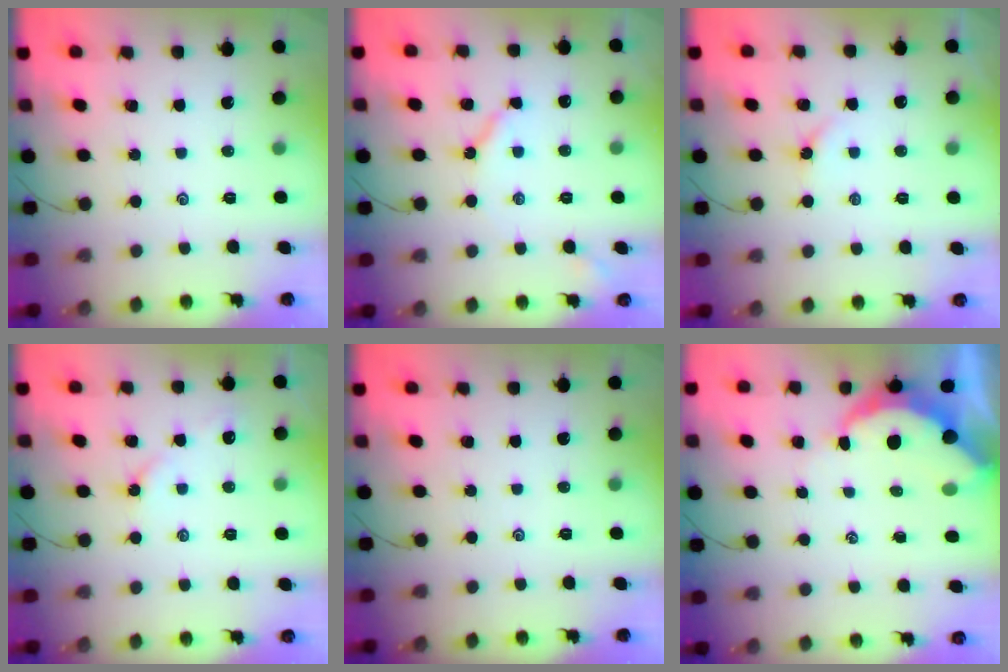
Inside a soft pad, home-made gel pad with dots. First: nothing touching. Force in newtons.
{"total": 5.1, "press": 5.0, "slide": 0.6}
{"total": 2.6, "press": 2.6, "slide": 0.3}
{"total": 2.2, "press": 2.1, "slide": 0.6}
{"total": 0.0}
{"total": 8.8, "press": 8.7, "slide": 1.0}